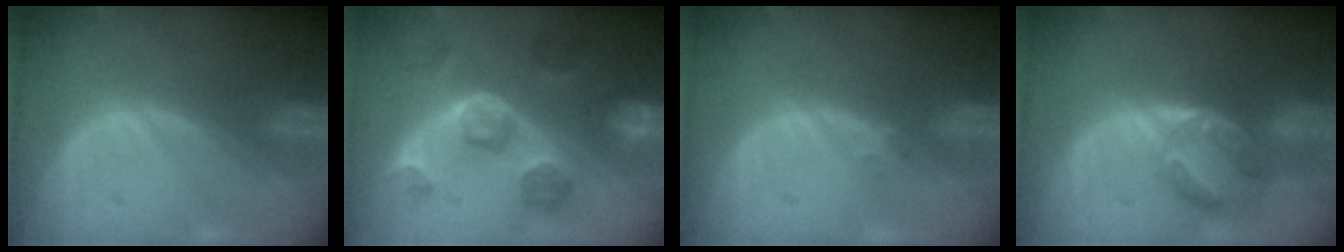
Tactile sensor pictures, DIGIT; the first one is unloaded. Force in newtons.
{"total": 8.3, "press": 8.2, "slide": 1.2}
{"total": 0.7, "press": 0.7, "slide": 0.1}
{"total": 6.7, "press": 5.9, "slide": 3.2}